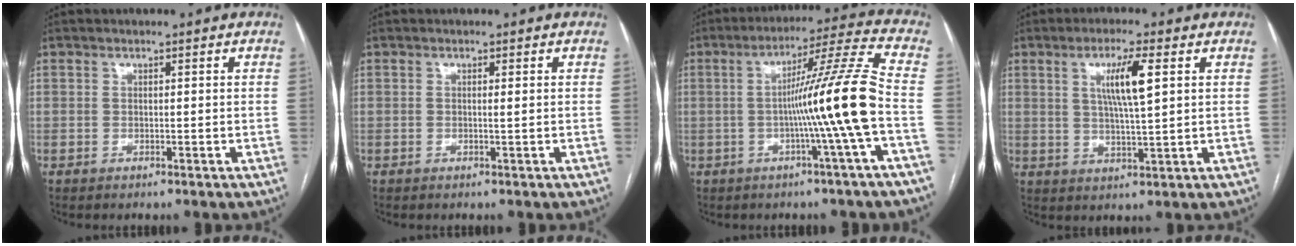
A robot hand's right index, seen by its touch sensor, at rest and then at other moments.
{"total": 0.6, "force": [0.1, -0.1, 0.6], "torque": [-0.011, -0.001, 0.000]}
{"total": 13.0, "force": [-2.5, -3.0, 12.4], "torque": [-0.197, 0.005, -0.043]}
{"total": 7.0, "force": [2.1, 0.3, 6.6], "torque": [-0.124, 0.002, 0.039]}